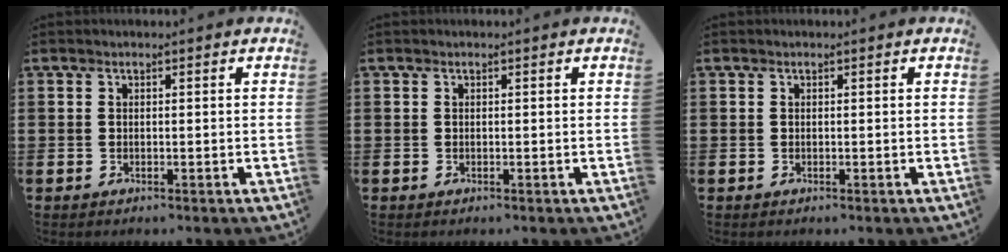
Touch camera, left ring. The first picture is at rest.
{"total": 0.0}
{"total": 0.0}